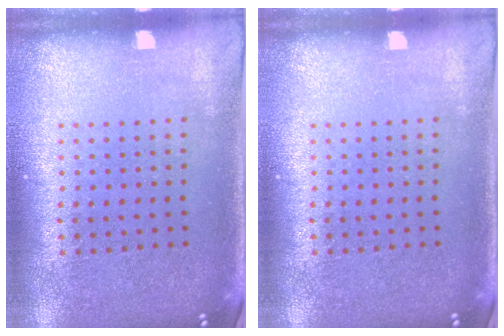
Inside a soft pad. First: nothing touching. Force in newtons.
{"total": 0.0}